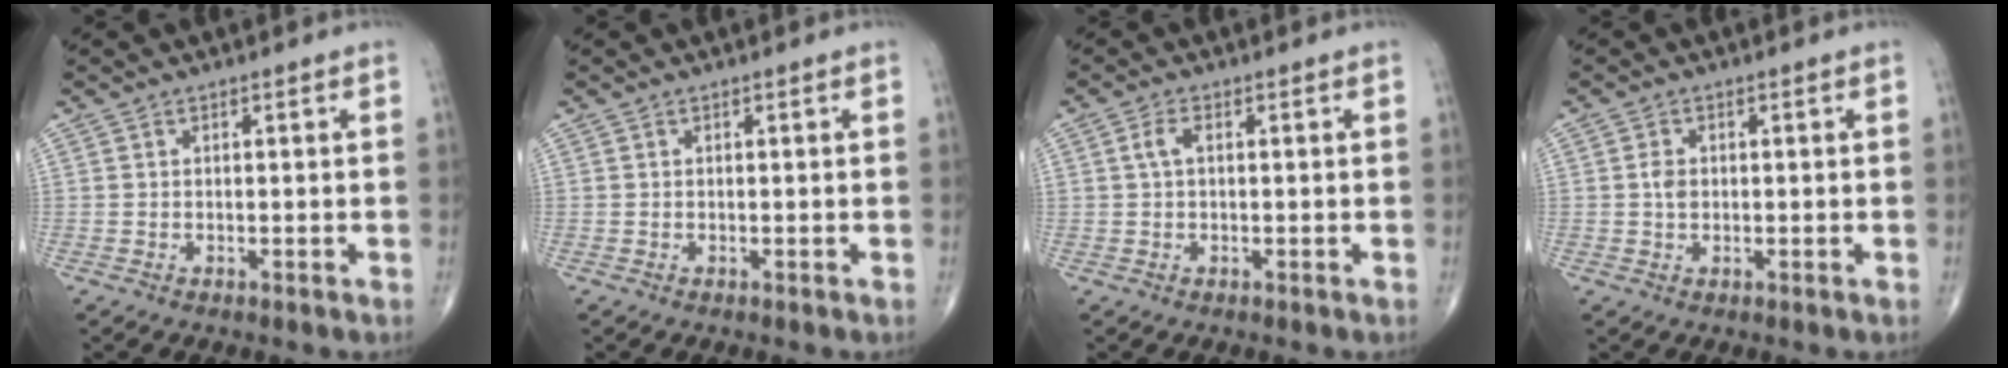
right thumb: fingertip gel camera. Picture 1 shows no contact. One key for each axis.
{"total": 0.0}
{"total": 2.3, "fx": 0.4, "fy": 1.2, "fz": 2.0, "tx": -0.043, "ty": 0.008, "tz": 0.007}
{"total": 2.0, "fx": 0.1, "fy": 1.5, "fz": 1.4, "tx": -0.021, "ty": 0.002, "tz": 0.000}